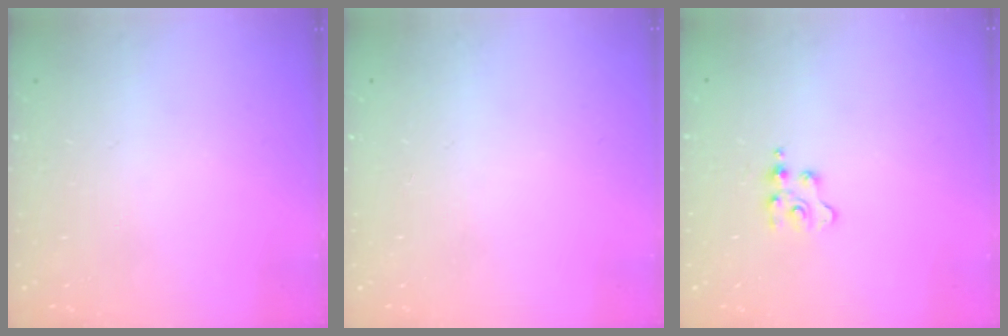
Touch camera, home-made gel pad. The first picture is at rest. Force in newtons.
{"total": 0.6, "press": 0.5, "slide": 0.2}
{"total": 2.5, "press": 2.4, "slide": 0.4}